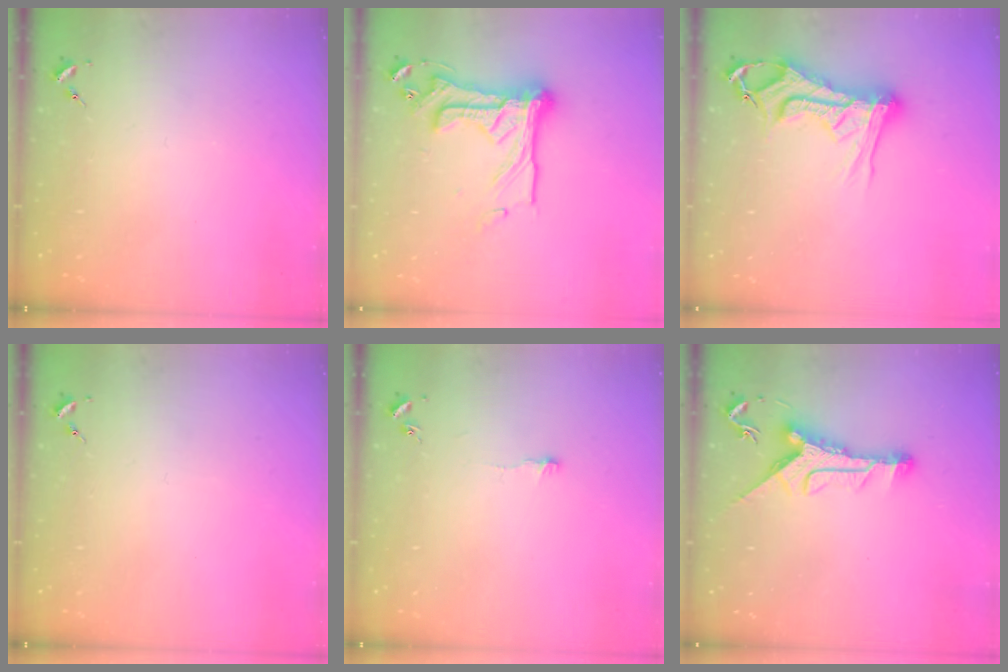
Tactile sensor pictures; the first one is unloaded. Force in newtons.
{"total": 19.3, "press": 19.1, "slide": 2.9}
{"total": 15.4, "press": 15.3, "slide": 1.4}
{"total": 0.0}
{"total": 4.5, "press": 4.5, "slide": 0.4}
{"total": 10.7, "press": 10.7, "slide": 0.8}